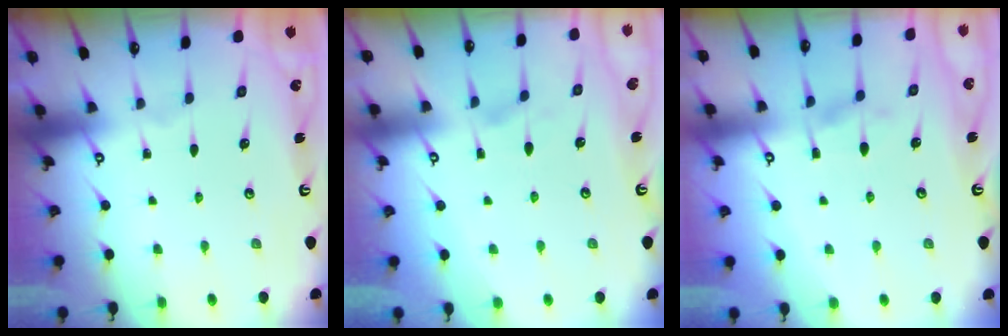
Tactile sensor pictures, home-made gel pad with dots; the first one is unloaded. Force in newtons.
{"total": 2.9, "press": 2.7, "slide": 1.0}
{"total": 1.7, "press": 1.2, "slide": 1.2}